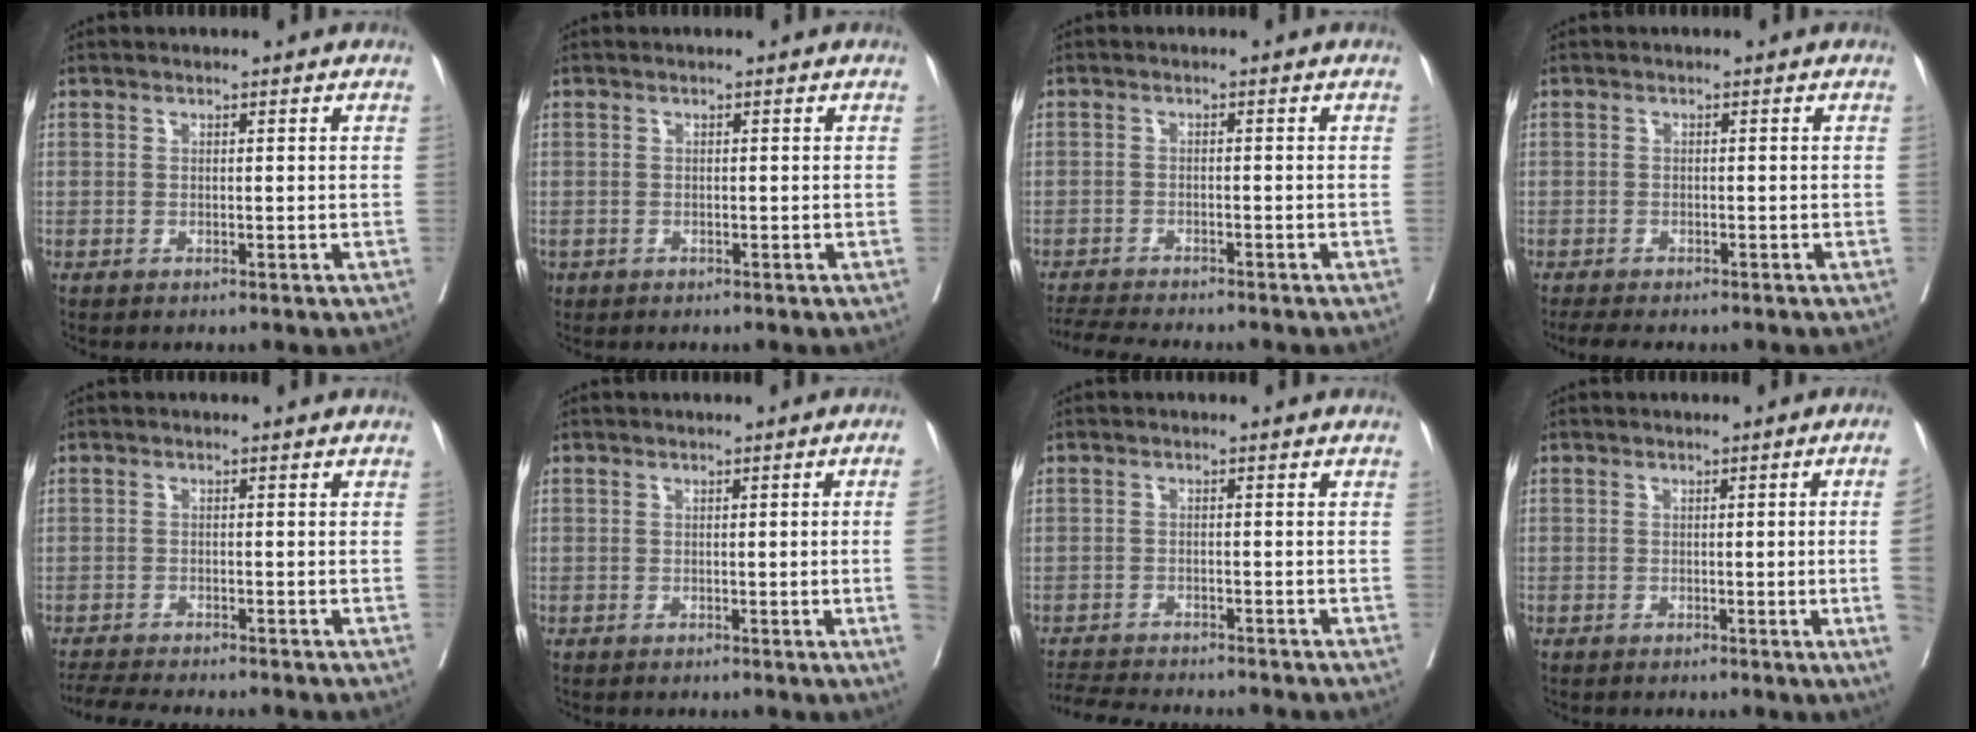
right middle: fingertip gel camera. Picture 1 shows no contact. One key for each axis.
{"total": 0.9, "fx": -0.5, "fy": 0.7, "fz": 0.2, "tx": -0.010, "ty": 0.002, "tz": -0.006}
{"total": 6.8, "fx": -6.4, "fy": 0.4, "fz": 2.4, "tx": -0.038, "ty": -0.016, "tz": -0.105}
{"total": 4.2, "fx": -3.5, "fy": 1.2, "fz": 2.0, "tx": -0.029, "ty": -0.011, "tz": -0.052}
{"total": 6.7, "fx": -6.2, "fy": 0.4, "fz": 2.5, "tx": -0.038, "ty": -0.016, "tz": -0.101}
{"total": 3.4, "fx": -0.5, "fy": -1.2, "fz": 3.1, "tx": -0.038, "ty": -0.005, "tz": -0.005}
{"total": 7.7, "fx": -7.3, "fy": 0.8, "fz": 2.3, "tx": -0.035, "ty": -0.011, "tz": -0.117}
{"total": 5.7, "fx": -0.9, "fy": -1.9, "fz": 5.3, "tx": -0.050, "ty": -0.011, "tz": -0.013}